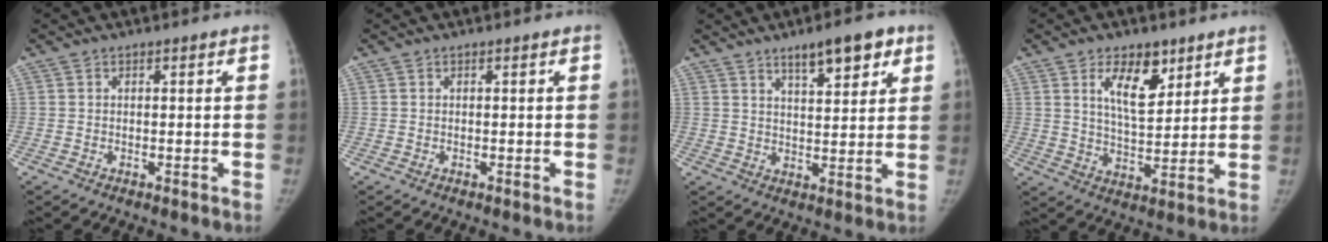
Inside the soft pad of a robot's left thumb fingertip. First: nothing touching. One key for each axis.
{"total": 0.0}
{"total": 8.7, "fx": 5.4, "fy": 2.7, "fz": 6.3, "tx": -0.075, "ty": -0.027, "tz": 0.084}
{"total": 10.0, "fx": 5.2, "fy": 5.0, "fz": 6.9, "tx": -0.086, "ty": -0.037, "tz": 0.094}